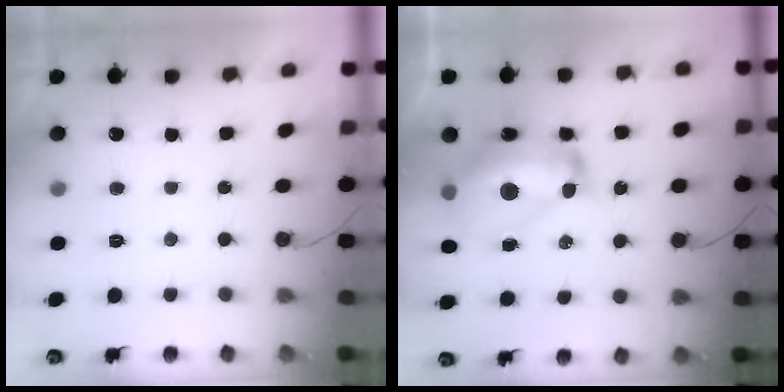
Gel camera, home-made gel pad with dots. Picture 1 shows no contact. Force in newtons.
{"total": 16.5, "press": 16.4, "slide": 1.6}